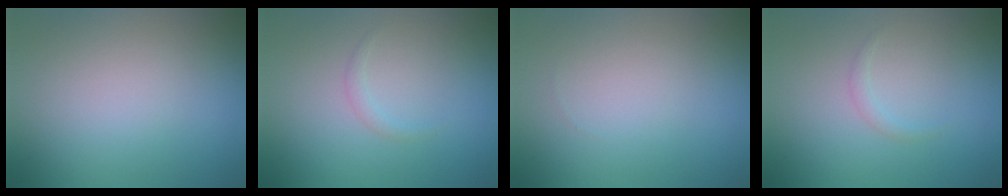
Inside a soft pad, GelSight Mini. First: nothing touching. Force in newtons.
{"total": 0.7, "press": 0.7, "slide": 0.1}
{"total": 0.0}
{"total": 0.7, "press": 0.7, "slide": 0.1}